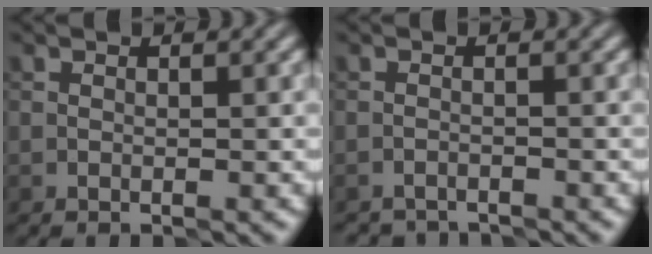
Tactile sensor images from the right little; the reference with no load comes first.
{"total": 2.4, "force": [-2.4, 0.1, -0.2], "torque": [0.004, -0.005, -0.038]}